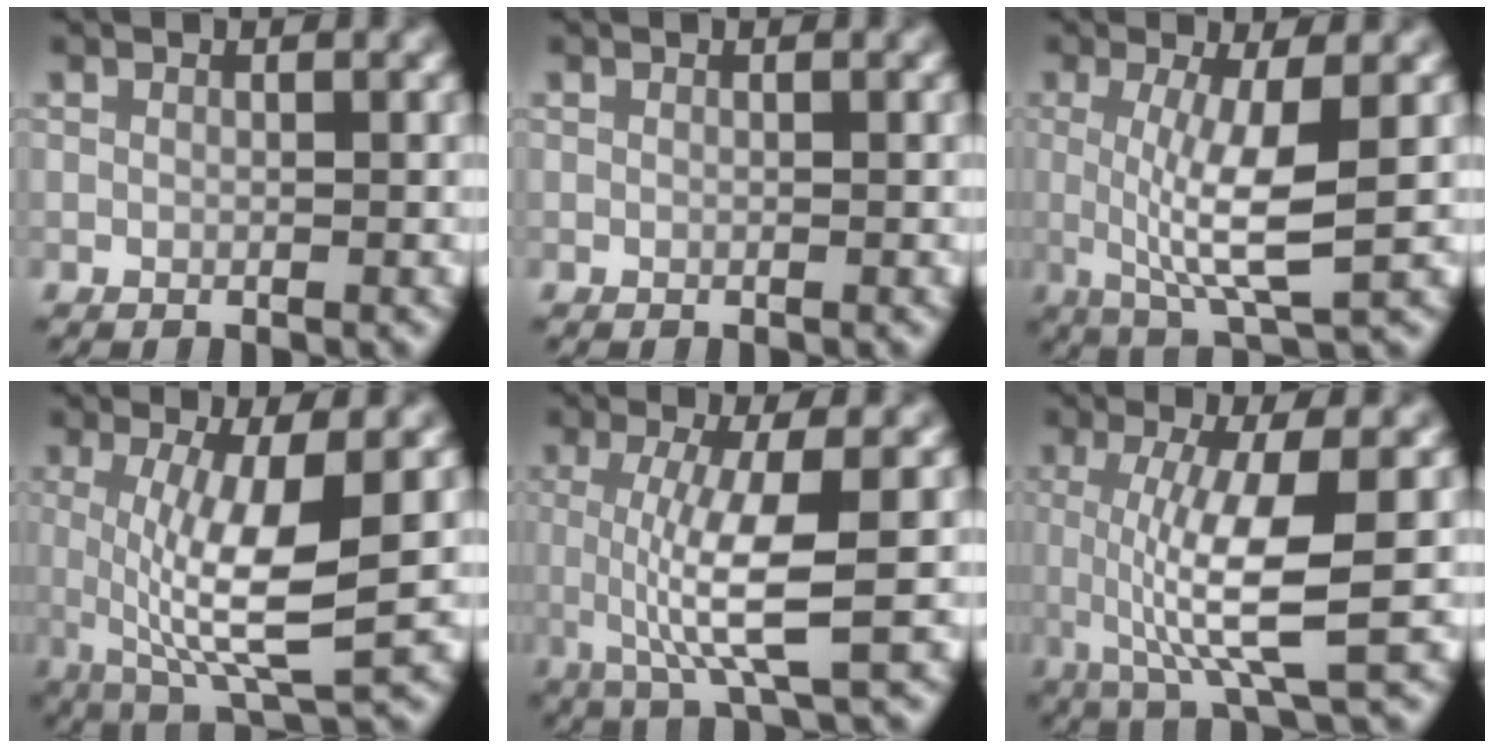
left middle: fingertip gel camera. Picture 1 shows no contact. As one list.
[{"total": 0.0}, {"total": 6.4, "force": [-0.1, 1.4, 6.2], "torque": [-0.115, -0.006, 0.000]}, {"total": 8.4, "force": [-0.2, 2.2, 8.1], "torque": [-0.145, -0.009, 0.003]}, {"total": 6.5, "force": [-0.2, 1.4, 6.3], "torque": [-0.118, -0.004, -0.003]}, {"total": 7.4, "force": [-0.2, 1.7, 7.2], "torque": [-0.128, -0.006, -0.001]}]